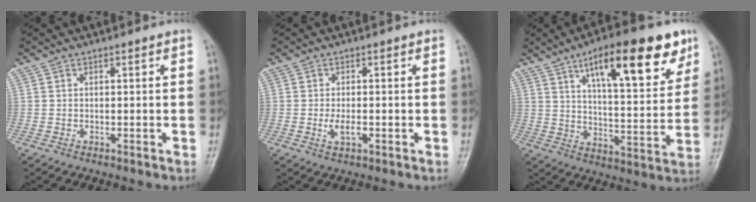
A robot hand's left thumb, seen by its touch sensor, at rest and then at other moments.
{"total": 2.8, "force": [-0.6, 1.3, 2.4], "torque": [-0.046, -0.003, -0.011]}
{"total": 20.2, "force": [11.1, 6.5, 15.6], "torque": [-0.194, -0.038, 0.170]}